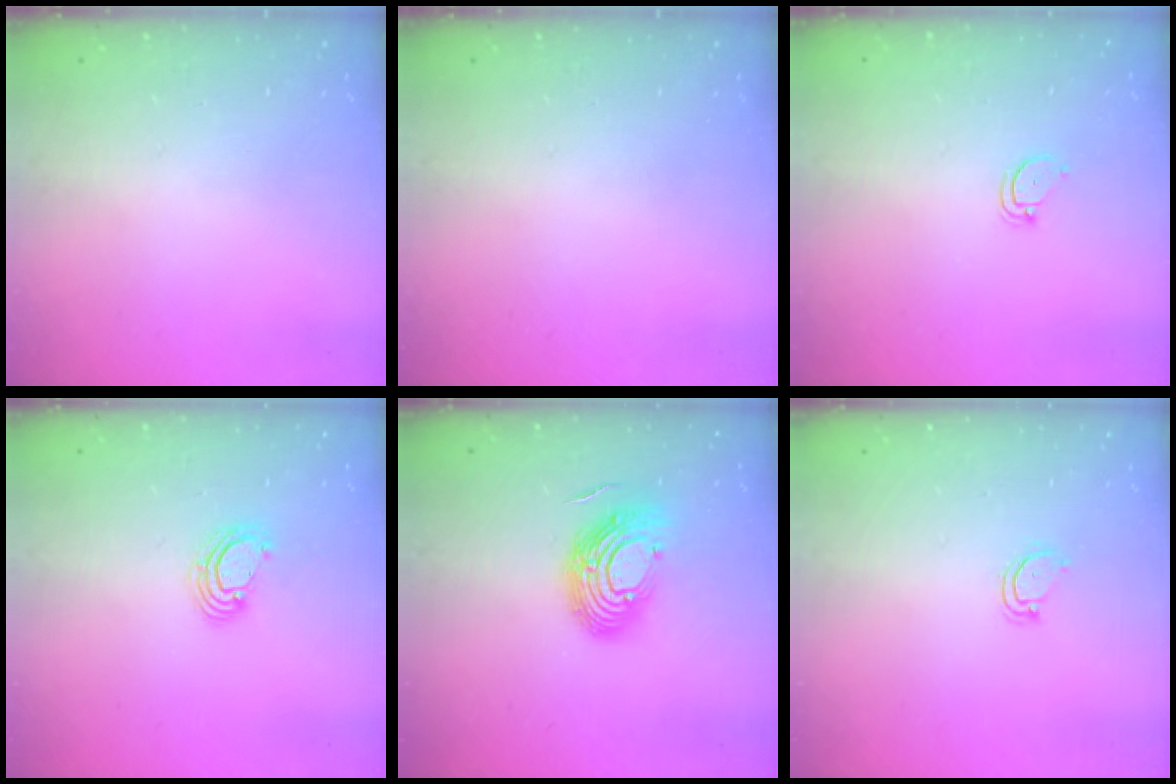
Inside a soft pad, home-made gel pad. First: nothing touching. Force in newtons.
{"total": 0.0}
{"total": 2.6, "press": 2.6, "slide": 0.1}
{"total": 3.5, "press": 3.5, "slide": 0.3}
{"total": 13.5, "press": 13.5, "slide": 1.3}
{"total": 3.2, "press": 3.2, "slide": 0.2}